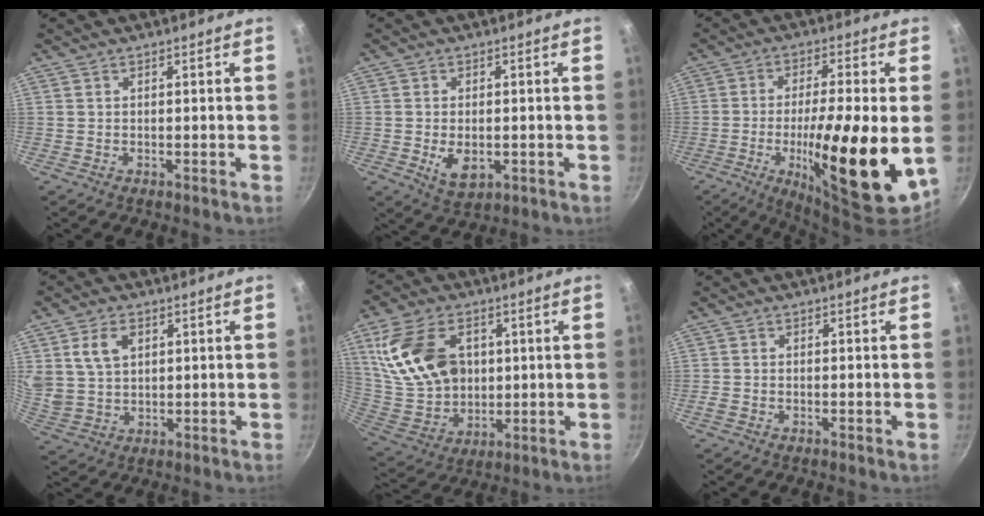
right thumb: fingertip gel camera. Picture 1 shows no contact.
{"total": 6.0, "force": [-1.1, 3.6, 4.7], "torque": [-0.072, -0.007, -0.010]}
{"total": 20.6, "force": [-3.7, 4.8, 19.7], "torque": [-0.308, 0.002, -0.058]}
{"total": 7.8, "force": [2.8, 5.4, 4.8], "torque": [-0.078, -0.008, 0.060]}
{"total": 18.5, "force": [4.7, 12.8, 12.4], "torque": [-0.218, -0.012, 0.105]}
{"total": 1.0, "force": [-0.5, 0.5, 0.6], "torque": [-0.019, 0.004, -0.015]}